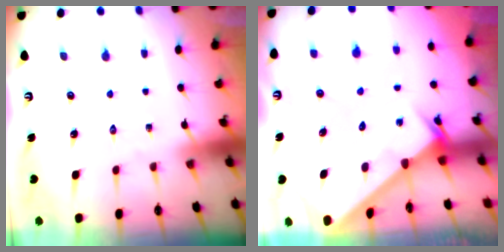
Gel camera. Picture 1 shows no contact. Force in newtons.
{"total": 1.8, "press": 1.8, "slide": 0.2}